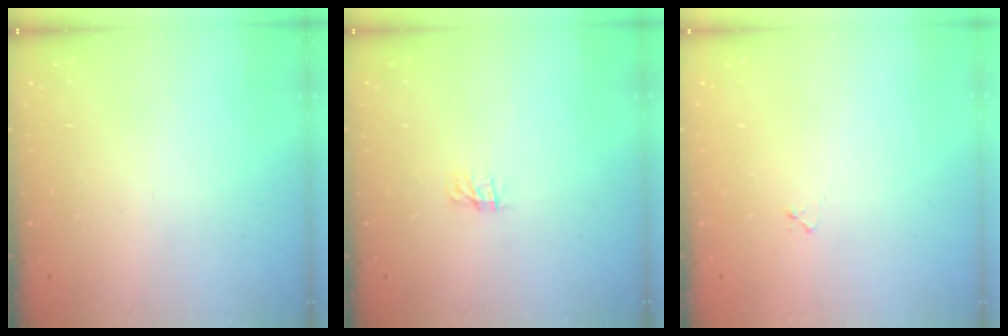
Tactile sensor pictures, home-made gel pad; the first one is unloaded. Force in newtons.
{"total": 0.0}
{"total": 3.4, "press": 3.4, "slide": 0.4}